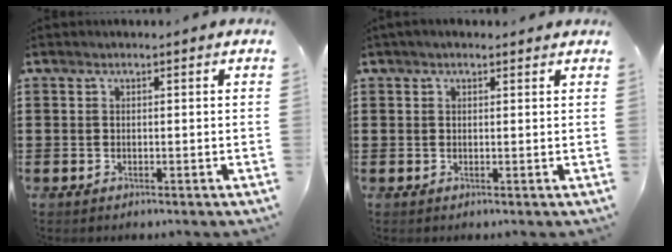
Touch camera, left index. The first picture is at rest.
{"total": 1.0, "force": [0.6, 0.5, 0.6], "torque": [-0.012, 0.005, 0.011]}